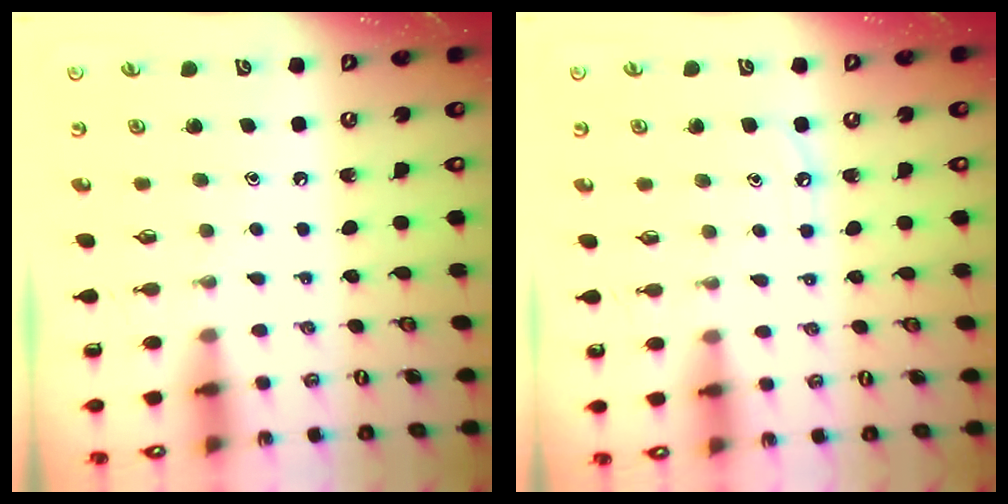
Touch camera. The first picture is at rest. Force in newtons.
{"total": 4.7, "press": 4.7, "slide": 0.6}